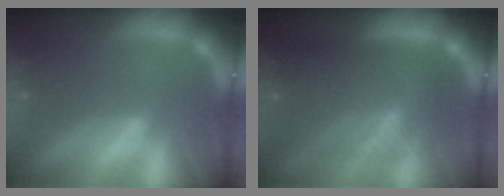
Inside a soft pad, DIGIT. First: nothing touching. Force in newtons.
{"total": 9.6}